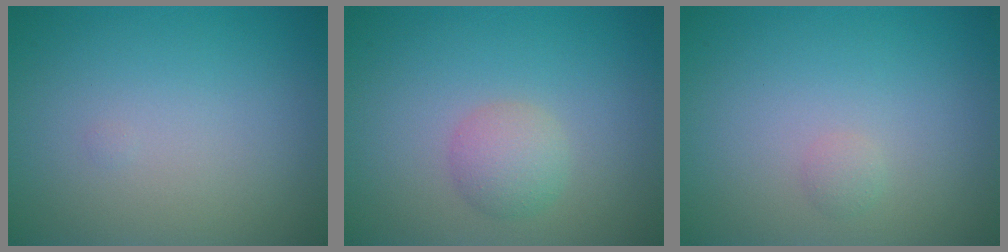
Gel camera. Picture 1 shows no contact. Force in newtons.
{"total": 2.3, "press": 2.3, "slide": 0.0}
{"total": 0.7, "press": 0.7, "slide": 0.0}